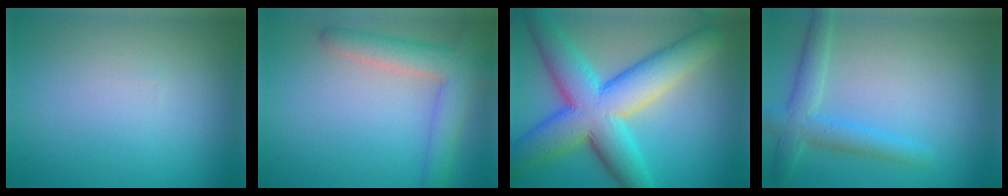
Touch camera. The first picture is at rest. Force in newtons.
{"total": 4.7, "press": 4.6, "slide": 0.5}
{"total": 11.6, "press": 11.6, "slide": 0.2}
{"total": 3.5, "press": 3.5, "slide": 0.2}